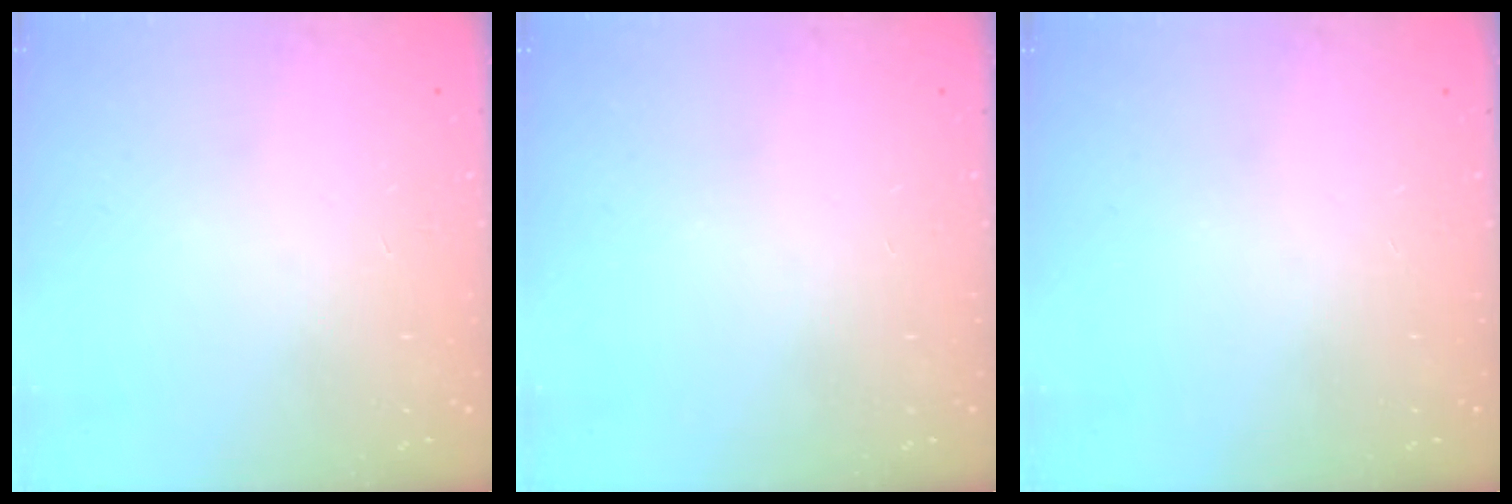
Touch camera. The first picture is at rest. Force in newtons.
{"total": 0.0}
{"total": 0.0}